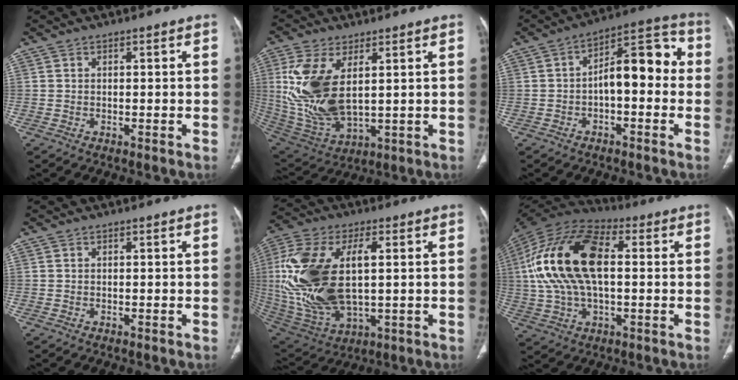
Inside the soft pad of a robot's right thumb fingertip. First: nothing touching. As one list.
[{"total": 16.6, "force": [3.1, 8.5, 13.9], "torque": [-0.296, -0.016, 0.080]}, {"total": 11.8, "force": [-0.8, 5.8, 10.2], "torque": [-0.124, 0.049, -0.020]}, {"total": 0.0}, {"total": 24.1, "force": [1.7, 12.2, 20.7], "torque": [-0.448, -0.008, 0.040]}, {"total": 21.7, "force": [2.4, 11.4, 18.3], "torque": [-0.371, 0.023, 0.037]}]